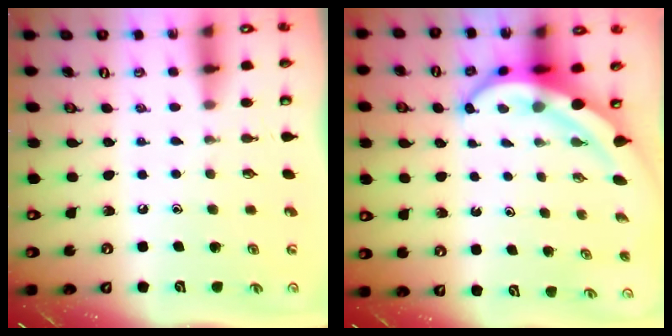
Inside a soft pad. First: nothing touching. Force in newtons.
{"total": 7.5, "press": 7.3, "slide": 1.4}